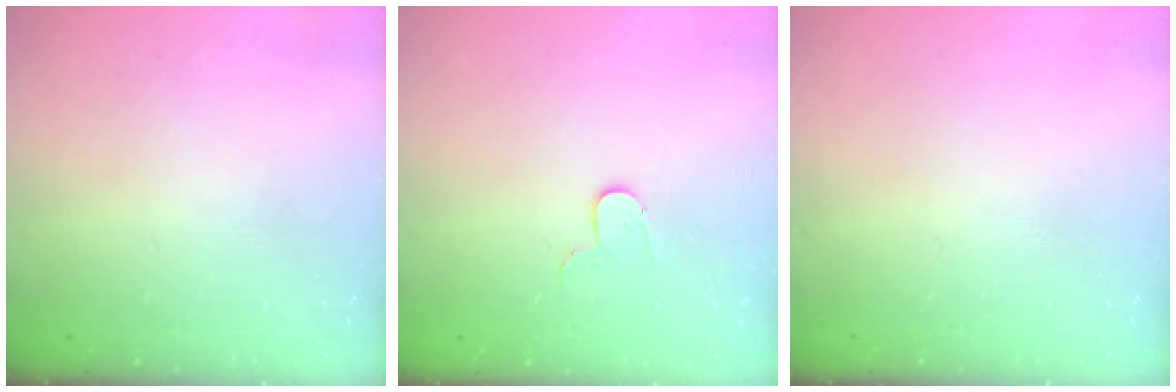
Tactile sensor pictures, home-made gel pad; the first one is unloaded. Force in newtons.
{"total": 3.3, "press": 3.3, "slide": 0.3}
{"total": 0.0}